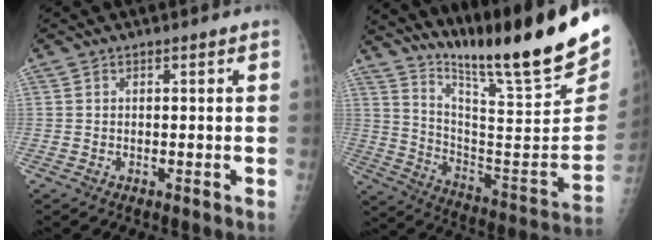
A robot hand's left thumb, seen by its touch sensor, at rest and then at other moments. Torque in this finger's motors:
{"motor_torque": [1.21, 1.14, 1.41, -1.36, 0.10]}